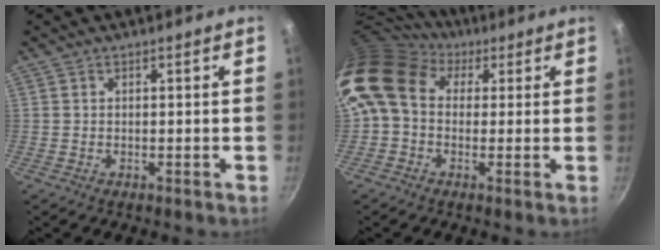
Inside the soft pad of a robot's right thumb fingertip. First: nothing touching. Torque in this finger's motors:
{"motor_torque": [1.98, 3.03, 2.20, -0.14, 0.31]}